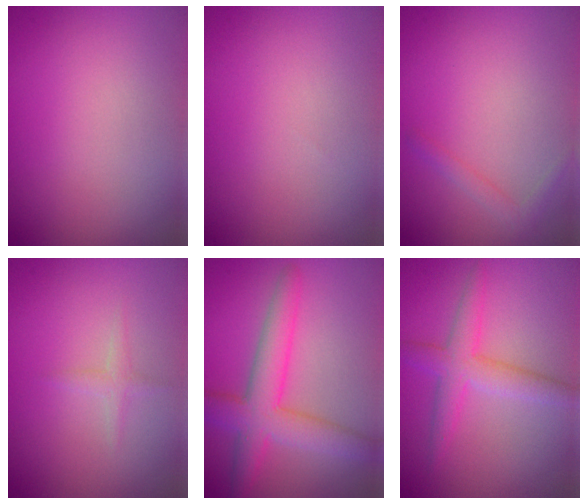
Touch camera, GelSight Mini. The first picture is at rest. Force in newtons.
{"total": 0.0}
{"total": 1.1, "press": 1.1, "slide": 0.1}
{"total": 0.9, "press": 0.9, "slide": 0.0}
{"total": 5.4, "press": 5.3, "slide": 0.3}
{"total": 3.3, "press": 3.3, "slide": 0.0}